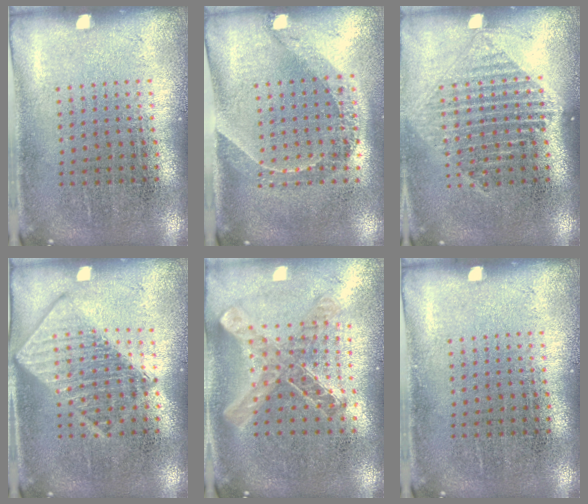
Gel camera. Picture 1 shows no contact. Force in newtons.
{"total": 1.6, "press": 1.3, "slide": 0.9}
{"total": 1.4, "press": 1.3, "slide": 0.6}
{"total": 2.9, "press": 2.9, "slide": 0.4}
{"total": 1.1, "press": 1.1, "slide": 0.2}
{"total": 0.0}